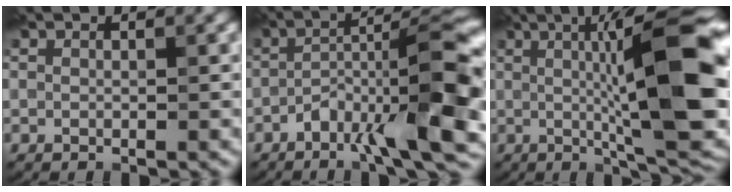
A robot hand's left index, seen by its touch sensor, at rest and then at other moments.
{"total": 10.8, "force": [-4.8, 2.6, 9.4], "torque": [-0.142, 0.017, -0.079]}
{"total": 15.0, "force": [0.8, 3.2, 14.7], "torque": [-0.171, 0.010, 0.007]}